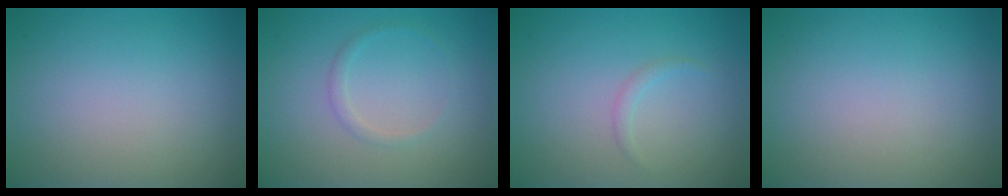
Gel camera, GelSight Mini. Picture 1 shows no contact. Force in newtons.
{"total": 0.9, "press": 0.9, "slide": 0.0}
{"total": 0.7, "press": 0.7, "slide": 0.0}
{"total": 0.0}